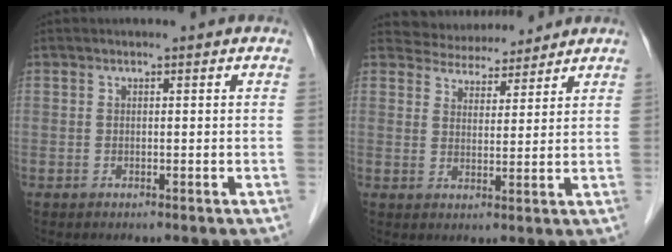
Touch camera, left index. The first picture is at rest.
{"total": 6.5, "force": [6.3, 1.7, 0.2], "torque": [-0.006, 0.015, 0.095]}